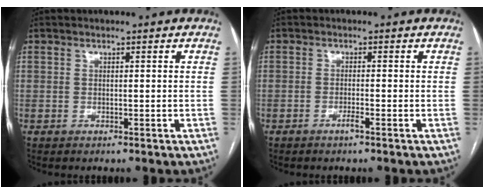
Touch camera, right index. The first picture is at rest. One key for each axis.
{"total": 1.3, "fx": -0.9, "fy": -0.1, "fz": 1.0, "tx": -0.021, "ty": 0.000, "tz": -0.016}